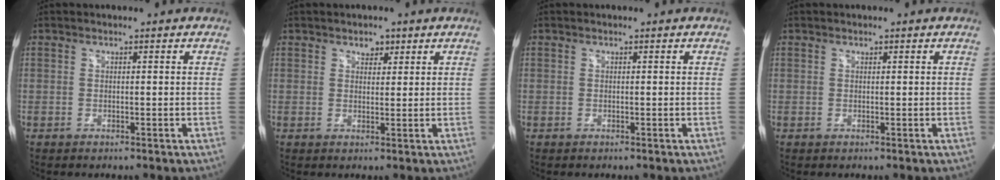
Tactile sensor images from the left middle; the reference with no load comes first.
{"total": 2.0, "force": [1.3, 1.3, 0.8], "torque": [-0.009, 0.002, 0.019]}
{"total": 0.0}
{"total": 0.0}